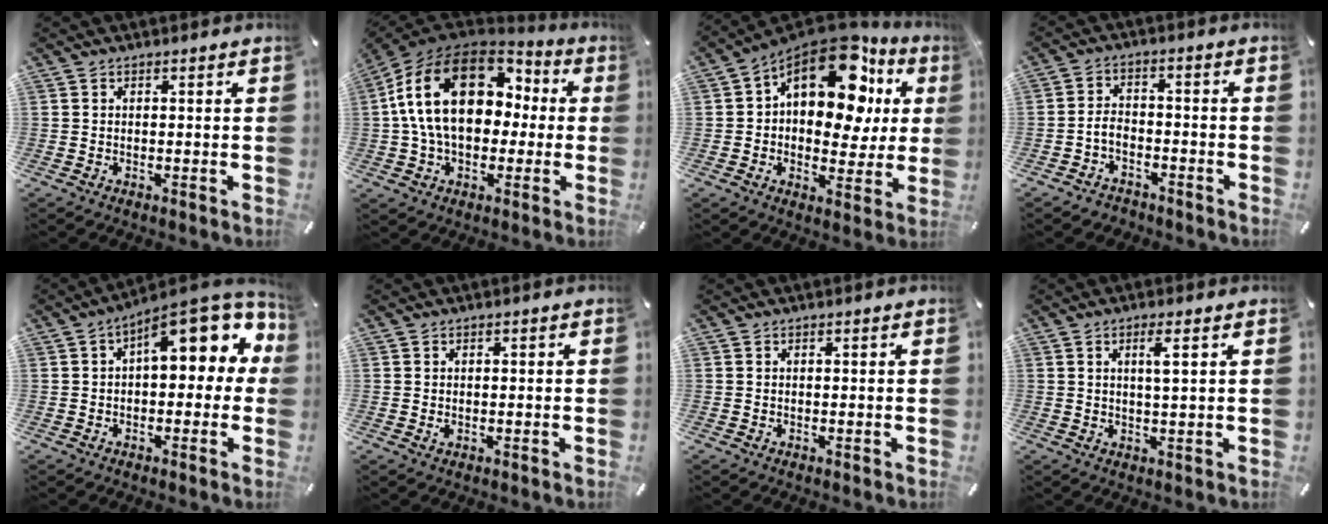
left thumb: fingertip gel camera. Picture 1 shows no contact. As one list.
[{"total": 22.6, "force": [3.4, 15.6, 16.1], "torque": [-0.321, 0.011, 0.055]}, {"total": 19.1, "force": [8.8, 10.6, 13.2], "torque": [-0.195, -0.062, 0.148]}, {"total": 4.5, "force": [-2.3, 3.2, 2.1], "torque": [-0.051, 0.009, -0.049]}, {"total": 13.9, "force": [5.1, 6.6, 11.1], "torque": [-0.147, -0.037, 0.086]}, {"total": 0.8, "force": [-0.2, 0.6, 0.5], "torque": [-0.011, 0.001, -0.004]}, {"total": 0.0}, {"total": 3.8, "force": [1.3, 0.2, 3.6], "torque": [-0.066, -0.004, 0.017]}]